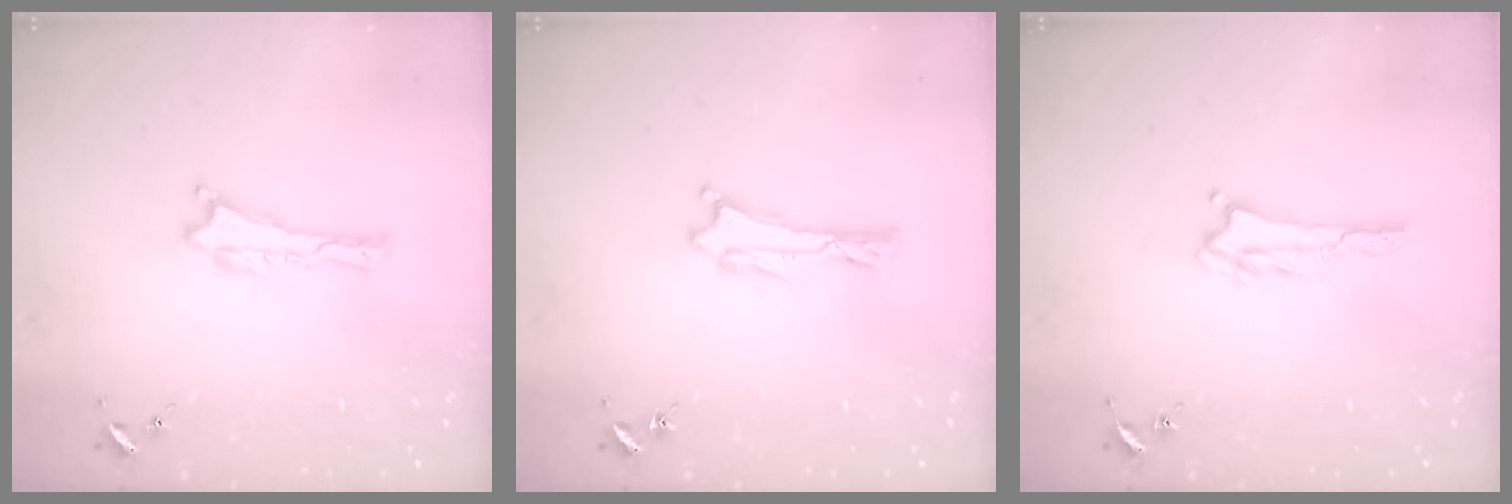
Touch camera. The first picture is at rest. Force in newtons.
{"total": 0.6, "press": 0.6, "slide": 0.1}
{"total": 1.4, "press": 1.4, "slide": 0.2}